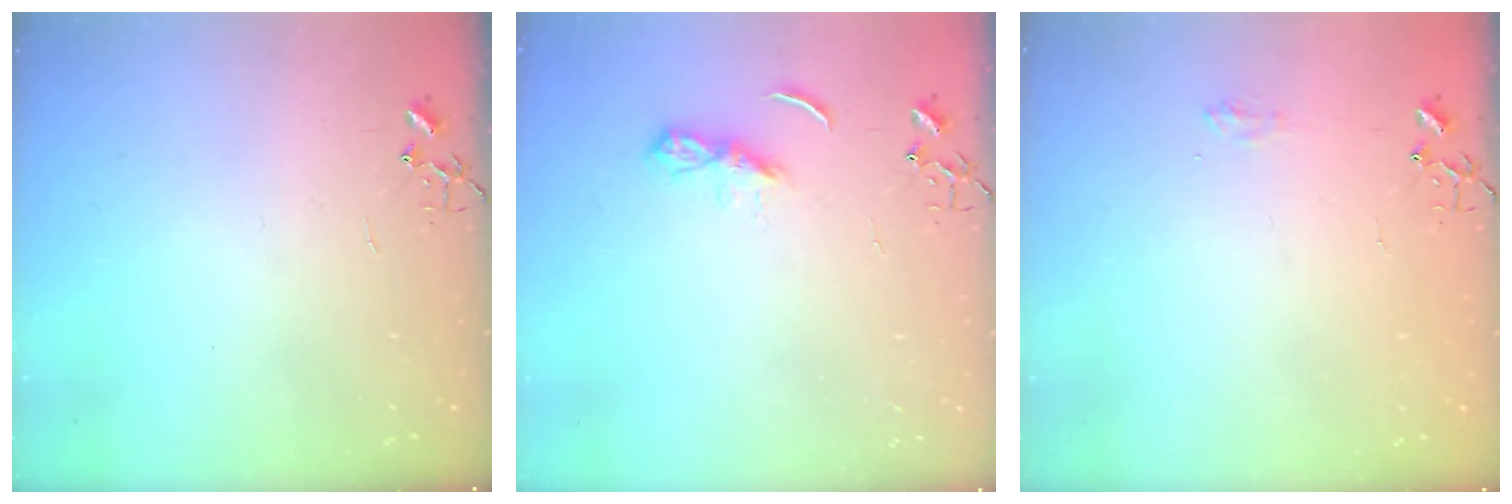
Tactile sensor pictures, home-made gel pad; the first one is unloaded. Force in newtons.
{"total": 5.3, "press": 5.3, "slide": 0.6}
{"total": 6.9, "press": 6.9, "slide": 0.7}